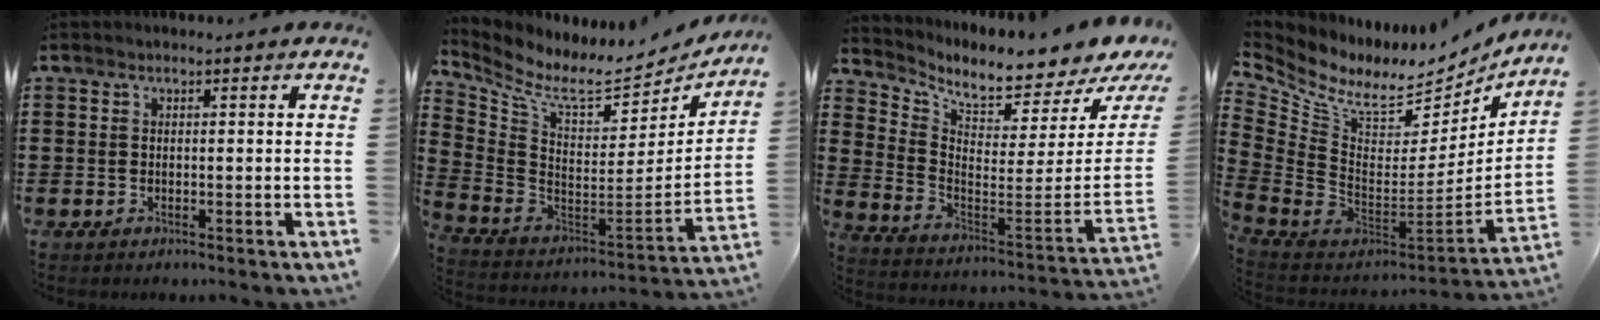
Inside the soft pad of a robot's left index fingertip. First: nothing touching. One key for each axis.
{"total": 8.1, "fx": 6.5, "fy": 2.4, "fz": 4.1, "tx": -0.112, "ty": -0.060, "tz": 0.112}
{"total": 5.2, "fx": 4.7, "fy": 0.2, "fz": 2.3, "tx": -0.058, "ty": -0.068, "tz": 0.071}
{"total": 8.0, "fx": 6.2, "fy": 3.5, "fz": 3.6, "tx": -0.104, "ty": -0.061, "tz": 0.108}